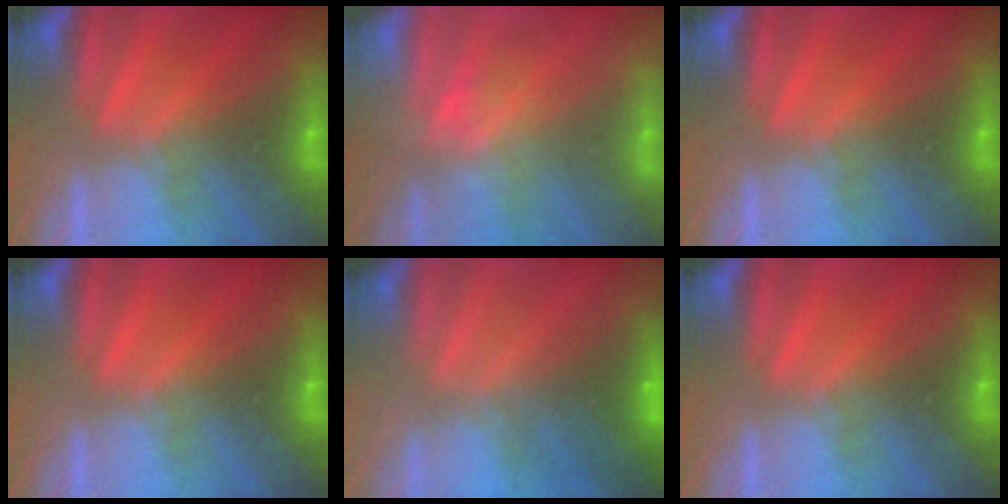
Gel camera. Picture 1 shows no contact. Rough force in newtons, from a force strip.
{"total": 1.6}
{"total": 0.0}
{"total": 0.0}
{"total": 2.8}
{"total": 0.0}